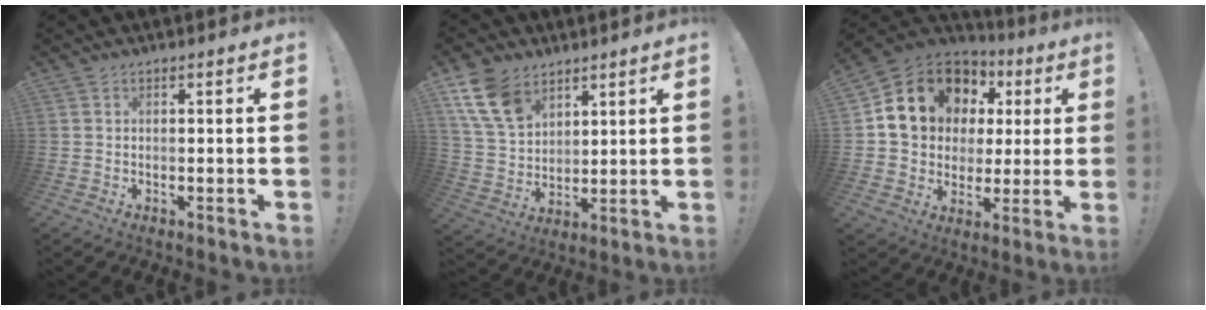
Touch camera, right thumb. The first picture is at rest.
{"total": 13.1, "force": [7.9, 8.3, 6.4], "torque": [-0.120, -0.032, 0.157]}
{"total": 16.4, "force": [6.4, 13.0, 7.8], "torque": [-0.130, -0.026, 0.140]}